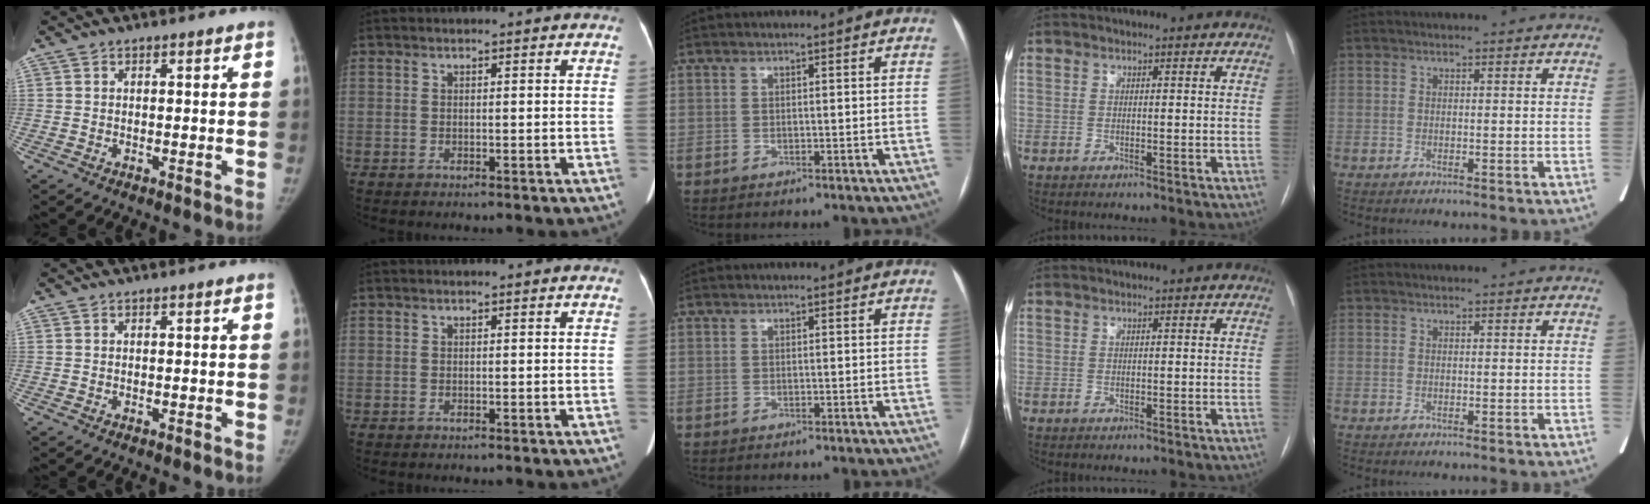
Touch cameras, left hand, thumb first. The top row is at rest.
{}